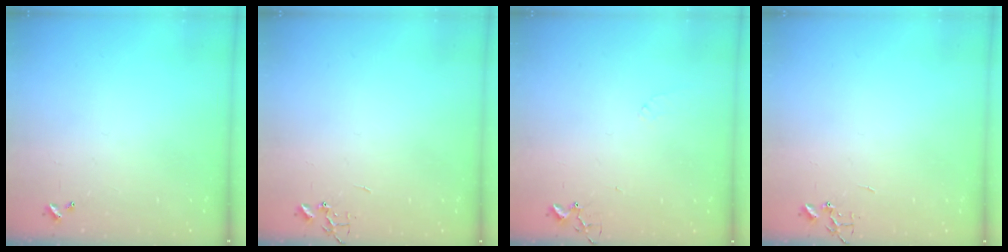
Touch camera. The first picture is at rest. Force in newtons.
{"total": 0.0}
{"total": 5.5, "press": 5.5, "slide": 0.8}
{"total": 0.0}